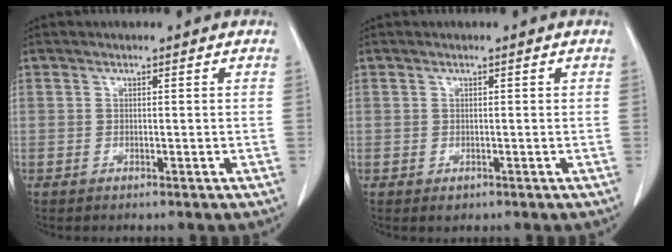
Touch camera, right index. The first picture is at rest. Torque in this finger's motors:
{"motor_torque": [-0.05, -0.01, -0.01, -0.03]}